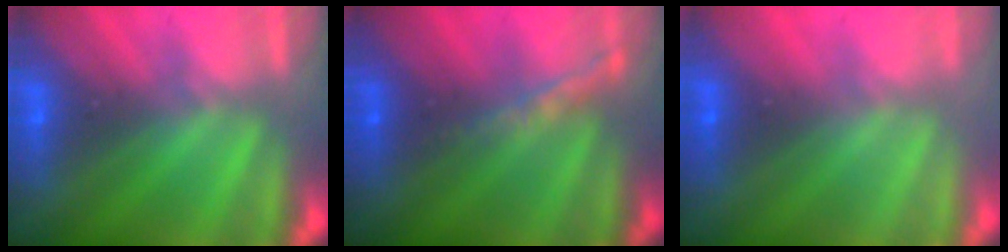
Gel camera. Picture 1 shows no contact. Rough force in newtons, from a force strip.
{"total": 1.4}
{"total": 3.1}